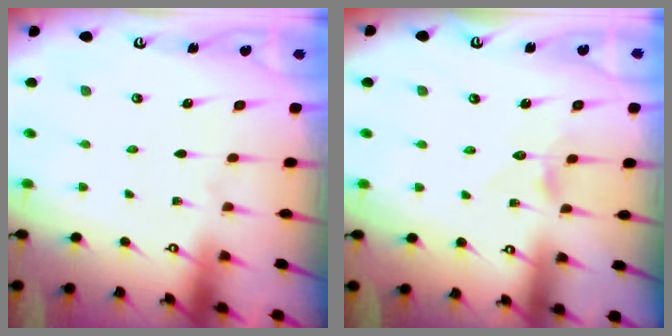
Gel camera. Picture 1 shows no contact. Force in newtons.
{"total": 3.9, "press": 3.9, "slide": 0.4}